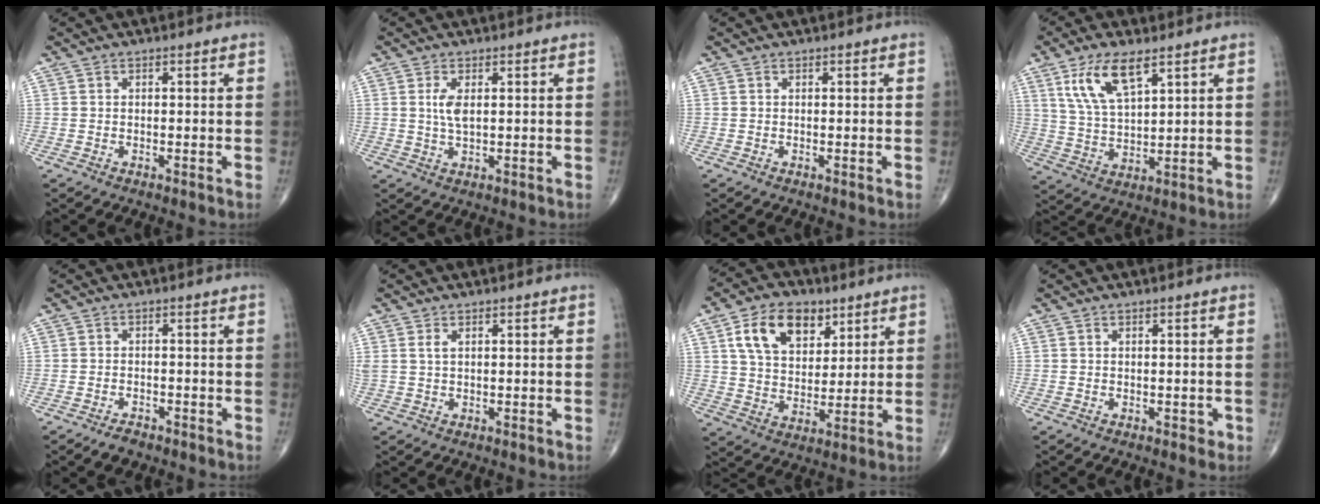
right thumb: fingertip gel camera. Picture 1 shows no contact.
{"total": 3.4, "force": [0.7, 1.3, 3.0], "torque": [-0.063, -0.003, 0.017]}
{"total": 0.0}
{"total": 10.3, "force": [5.5, 4.0, 7.8], "torque": [-0.147, -0.021, 0.115]}
{"total": 2.5, "force": [-1.9, 1.2, 1.1], "torque": [-0.019, 0.007, -0.029]}
{"total": 1.7, "force": [0.8, 0.8, 1.4], "torque": [-0.037, 0.009, 0.023]}
{"total": 13.6, "force": [6.2, 8.7, 8.3], "torque": [-0.113, -0.019, 0.114]}
{"total": 1.1, "force": [0.0, 0.8, 0.7], "torque": [-0.005, 0.000, 0.002]}